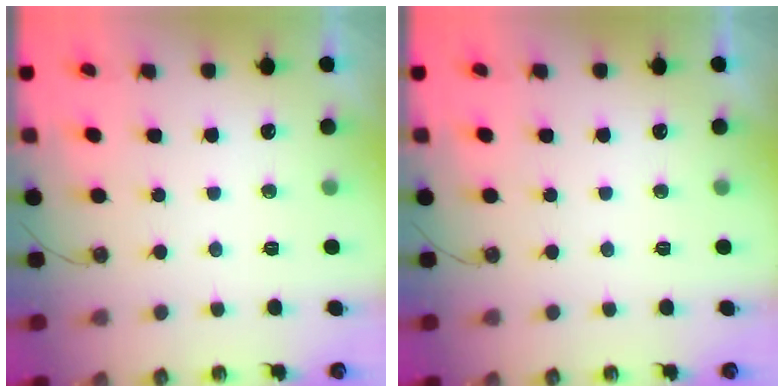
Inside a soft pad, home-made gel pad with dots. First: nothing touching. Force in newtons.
{"total": 0.0}